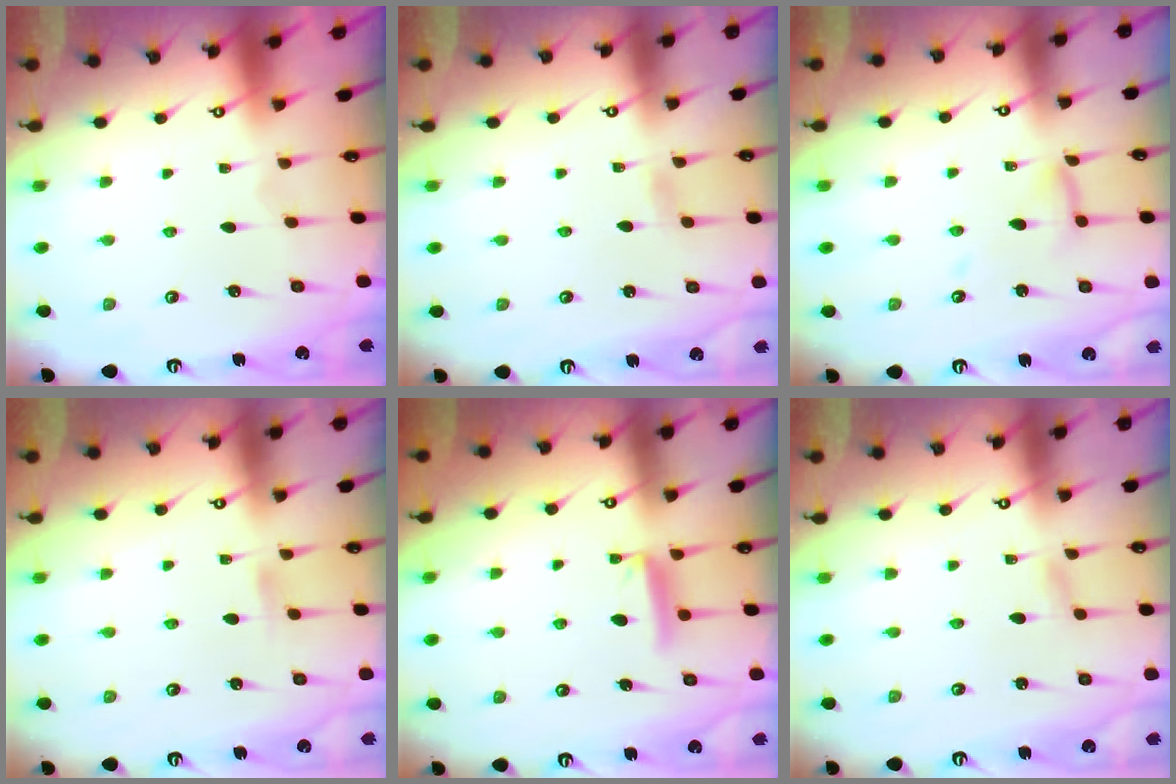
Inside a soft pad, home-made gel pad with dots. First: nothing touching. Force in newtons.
{"total": 2.3, "press": 2.3, "slide": 0.3}
{"total": 7.6, "press": 7.5, "slide": 0.6}
{"total": 3.1, "press": 3.1, "slide": 0.4}
{"total": 6.0, "press": 5.9, "slide": 0.7}
{"total": 3.3, "press": 3.2, "slide": 0.4}